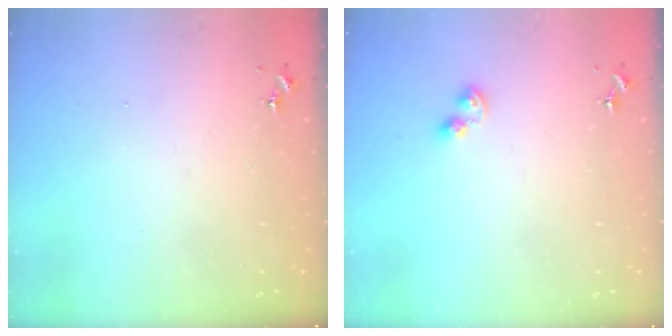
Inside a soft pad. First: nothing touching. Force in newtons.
{"total": 3.7, "press": 3.7, "slide": 0.5}